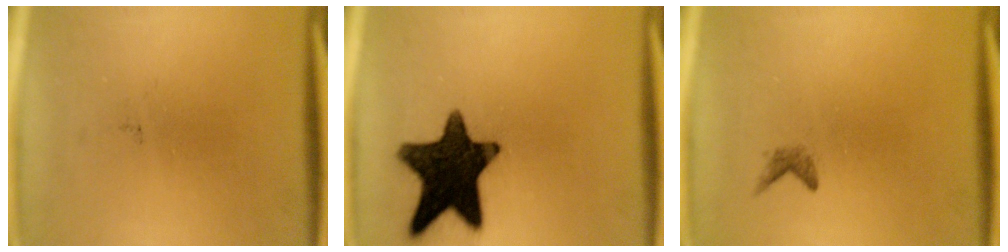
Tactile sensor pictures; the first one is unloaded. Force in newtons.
{"total": 16.0}
{"total": 0.9}